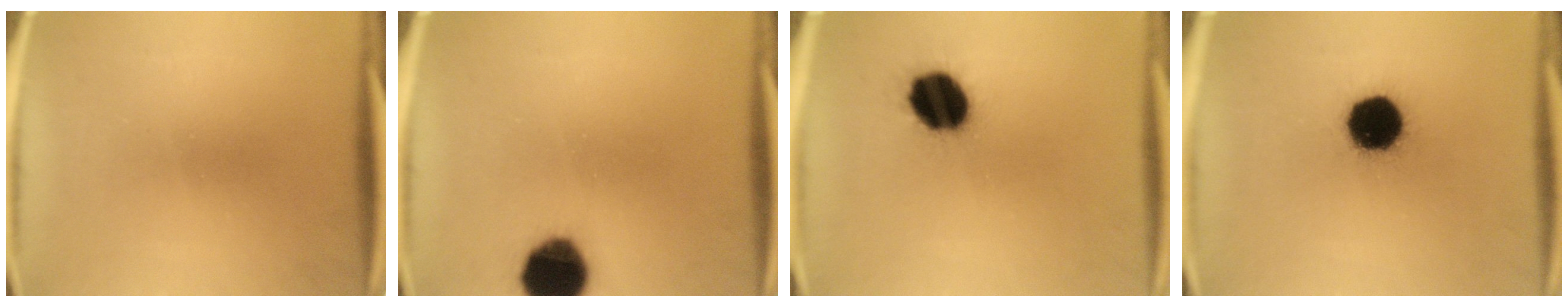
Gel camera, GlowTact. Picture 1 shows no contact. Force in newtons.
{"total": 13.1}
{"total": 13.6}
{"total": 17.2}